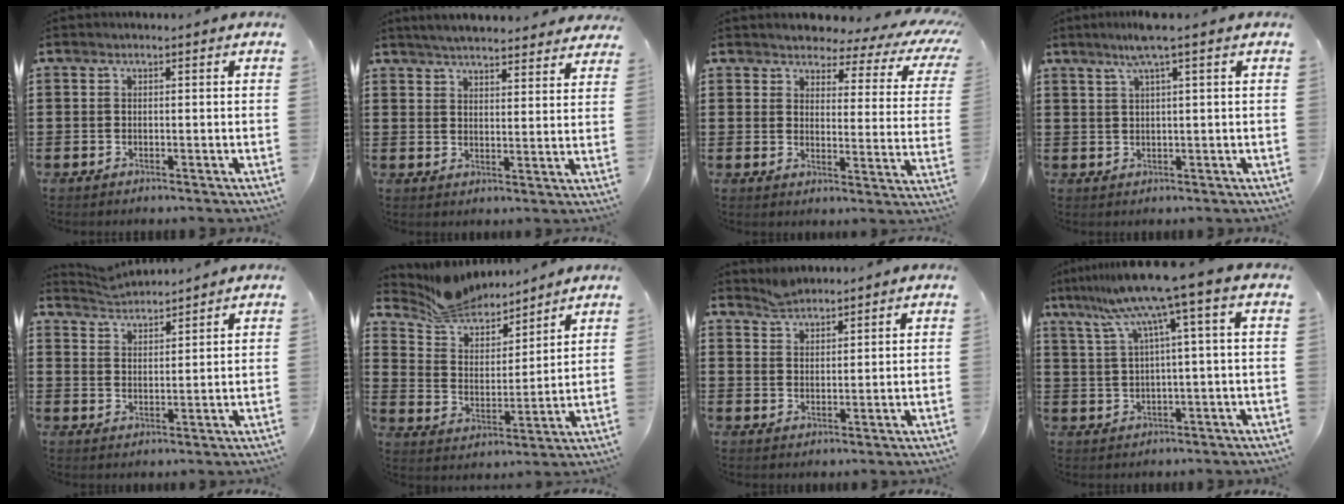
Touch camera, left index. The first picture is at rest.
{"total": 4.6, "force": [4.5, 0.1, 0.8], "torque": [-0.030, -0.018, 0.082]}
{"total": 3.9, "force": [3.4, 1.2, 1.4], "torque": [-0.034, -0.026, 0.051]}
{"total": 4.2, "force": [2.5, -0.4, 3.4], "torque": [-0.070, 0.005, 0.042]}
{"total": 3.0, "force": [2.9, -0.2, -0.6], "torque": [0.000, -0.014, 0.054]}
{"total": 8.4, "force": [8.0, 2.2, 1.2], "torque": [-0.068, -0.047, 0.147]}
{"total": 2.5, "force": [2.5, 0.4, -0.3], "torque": [-0.002, -0.001, 0.049]}
{"total": 9.3, "force": [4.6, -1.1, 8.0], "torque": [-0.179, -0.026, 0.071]}